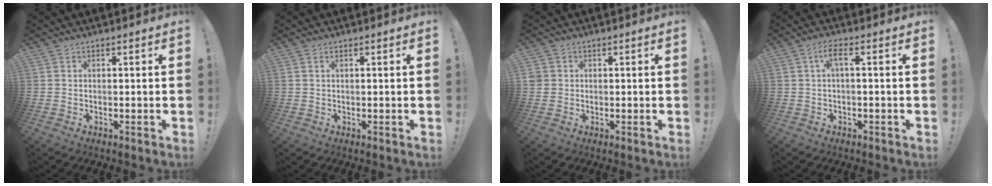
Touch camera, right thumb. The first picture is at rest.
{"total": 0.9, "force": [0.4, 0.3, 0.7], "torque": [-0.017, 0.002, 0.007]}
{"total": 2.2, "force": [0.5, 2.1, 0.6], "torque": [-0.006, 0.000, 0.010]}
{"total": 3.9, "force": [0.4, 0.8, 3.8], "torque": [-0.078, 0.005, 0.004]}